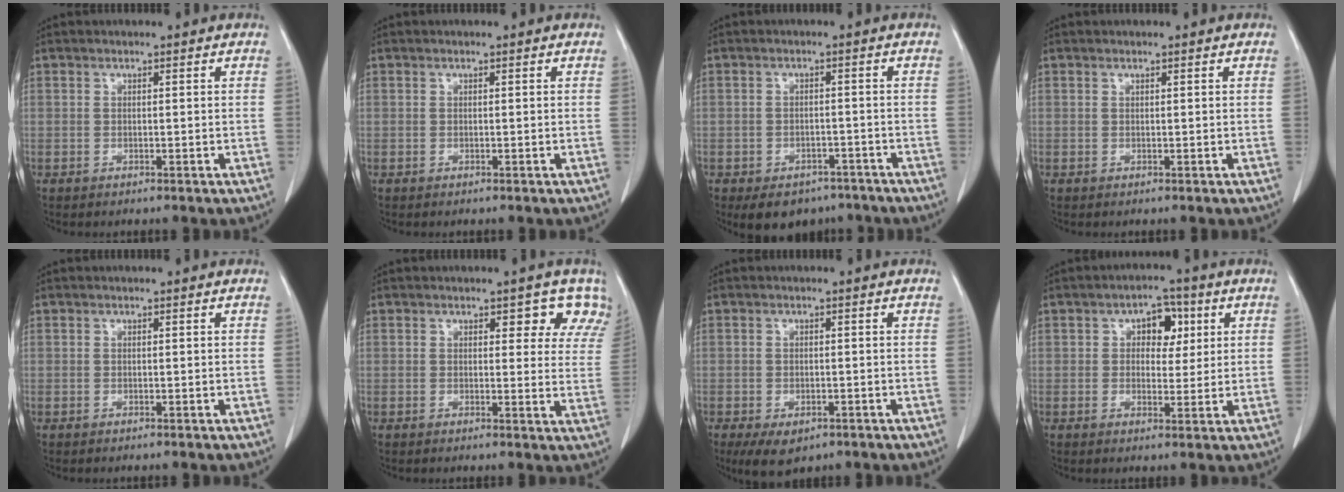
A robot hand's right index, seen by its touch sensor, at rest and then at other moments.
{"total": 0.0}
{"total": 8.4, "force": [-6.1, 5.2, 2.5], "torque": [-0.027, 0.010, -0.080]}
{"total": 0.0}
{"total": 0.0}
{"total": 5.8, "force": [4.6, 2.9, 2.0], "torque": [0.004, -0.009, 0.031]}
{"total": 5.2, "force": [-3.2, 2.4, 3.3], "torque": [-0.058, -0.008, -0.047]}
{"total": 5.3, "force": [1.7, 3.3, 3.8], "torque": [-0.049, 0.015, 0.023]}